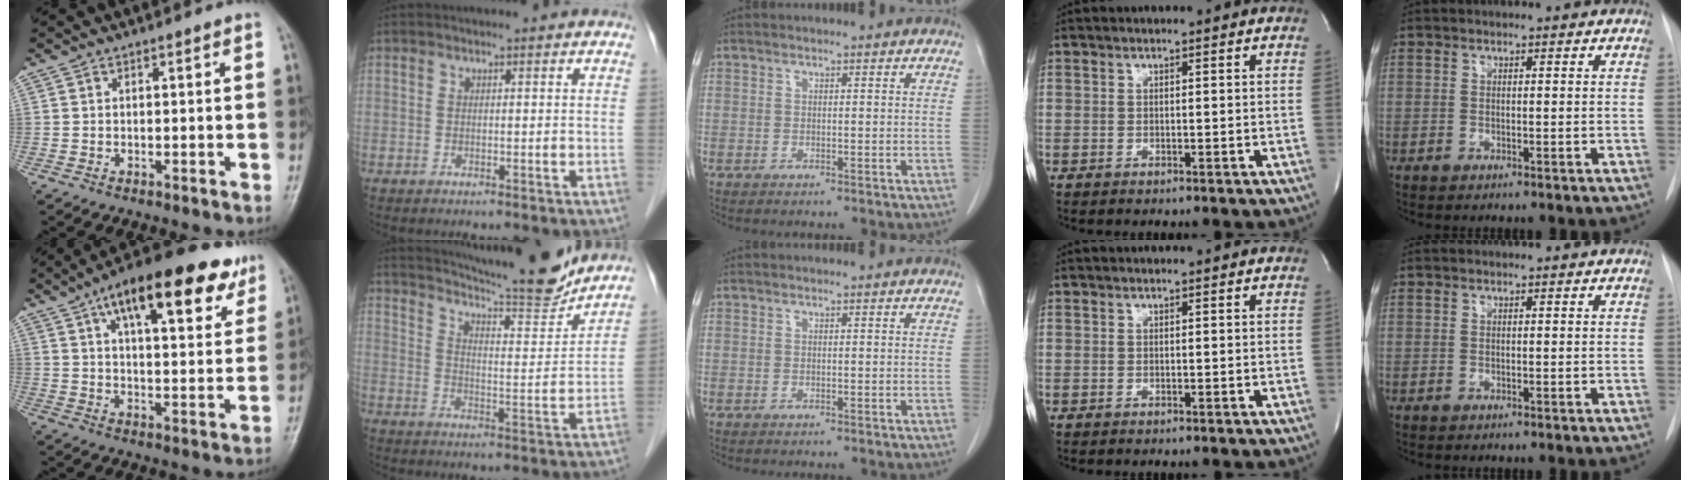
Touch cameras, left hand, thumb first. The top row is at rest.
{"thumb": {"total": 20.7, "force": [11.5, 7.8, 15.4], "torque": [-0.203, -0.015, 0.170]}, "index": {"total": 17.1, "force": [15.8, 0.6, 6.5], "torque": [-0.109, -0.032, 0.222]}}